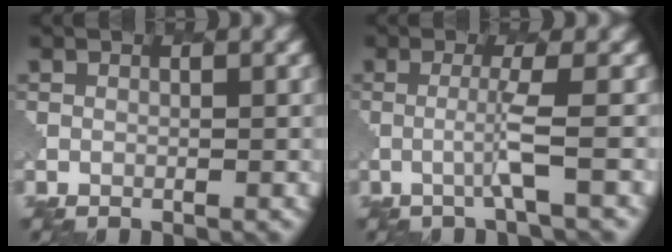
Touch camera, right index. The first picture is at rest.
{"total": 2.1, "force": [-0.5, -0.1, 2.0], "torque": [-0.038, 0.000, -0.019]}